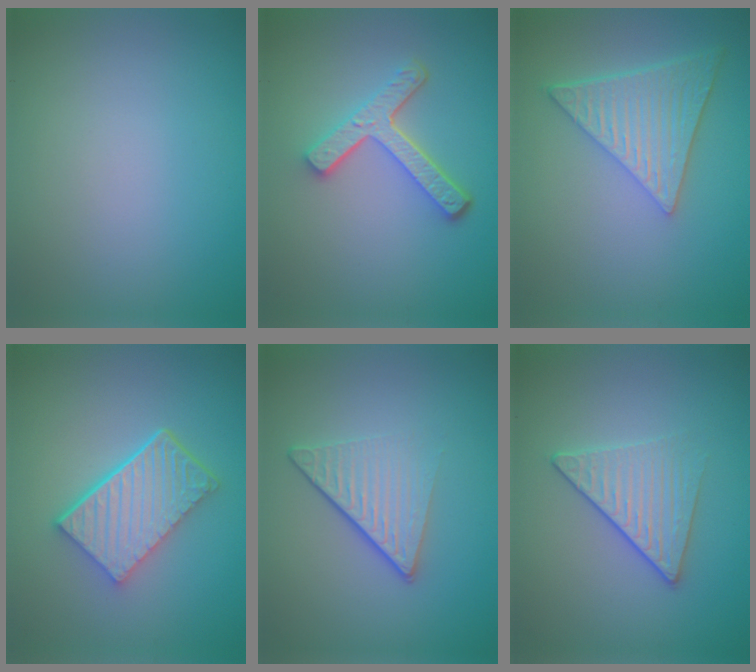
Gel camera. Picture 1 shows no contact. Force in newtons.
{"total": 4.4, "press": 3.3, "slide": 2.9}
{"total": 6.9, "press": 4.9, "slide": 4.8}
{"total": 6.1, "press": 4.4, "slide": 4.2}
{"total": 4.6, "press": 2.8, "slide": 3.6}
{"total": 3.3, "press": 3.0, "slide": 1.3}